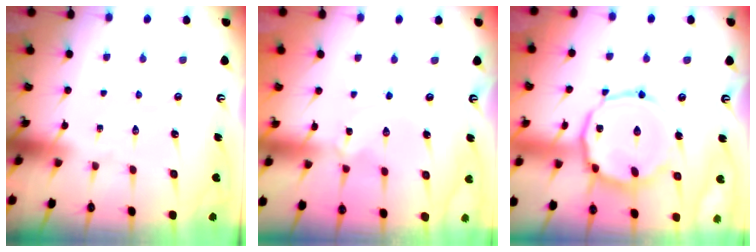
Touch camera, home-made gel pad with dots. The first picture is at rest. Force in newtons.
{"total": 0.8, "press": 0.8, "slide": 0.1}
{"total": 13.8, "press": 13.8, "slide": 1.3}